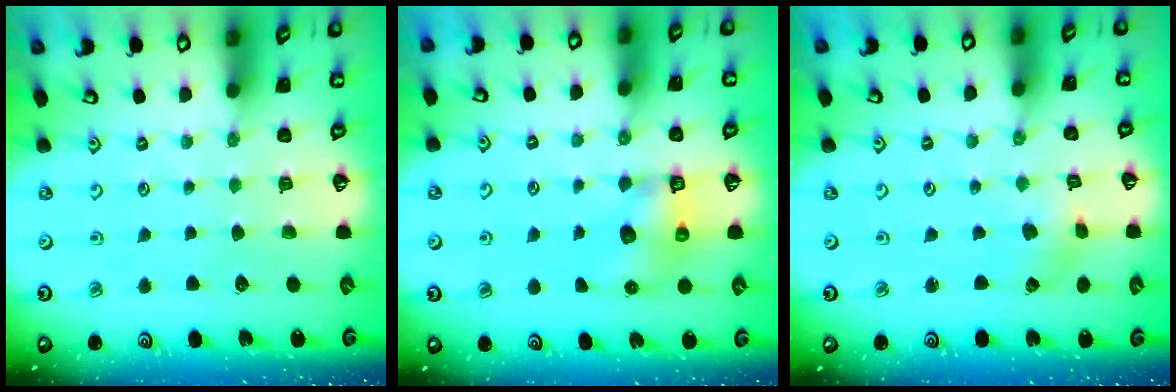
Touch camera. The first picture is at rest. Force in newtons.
{"total": 6.4, "press": 6.4, "slide": 0.7}
{"total": 2.0, "press": 2.0, "slide": 0.2}